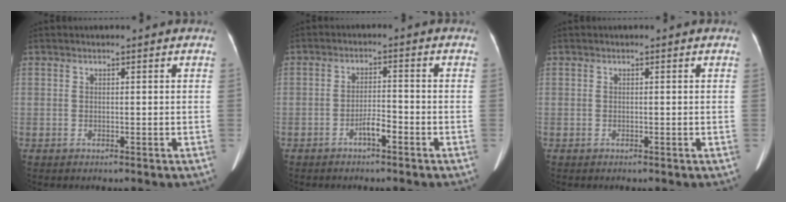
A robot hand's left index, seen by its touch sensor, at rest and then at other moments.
{"total": 2.8, "force": [-1.9, 0.5, 2.0], "torque": [-0.036, 0.003, -0.034]}
{"total": 0.0}